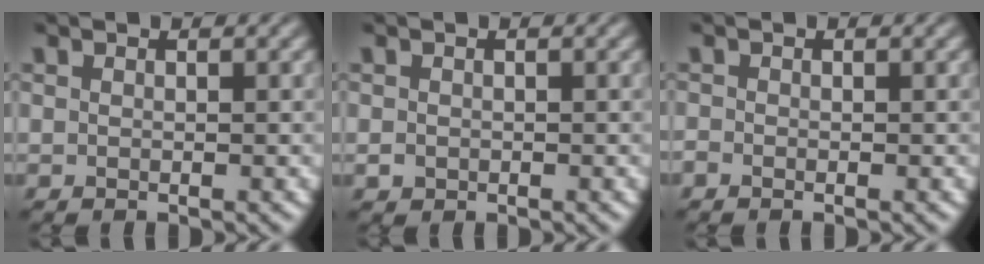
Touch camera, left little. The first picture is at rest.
{"total": 0.5, "force": [-0.2, 0.5, 0.1], "torque": [-0.001, -0.001, -0.006]}
{"total": 0.5, "force": [-0.4, 0.3, 0.0], "torque": [0.003, 0.001, -0.015]}